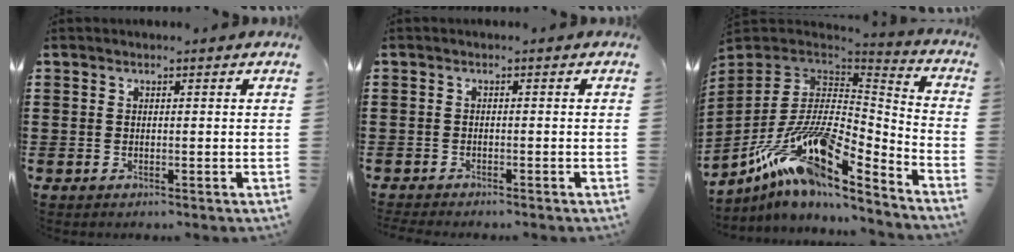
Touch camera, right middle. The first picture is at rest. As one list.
[{"total": 0.9, "force": [-0.9, 0.1, 0.1], "torque": [-0.005, -0.002, -0.018]}, {"total": 15.0, "force": [-8.9, 5.0, 10.9], "torque": [-0.228, 0.009, -0.178]}]